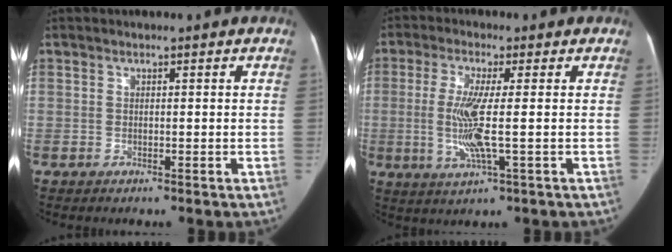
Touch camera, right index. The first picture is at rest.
{"total": 7.6, "force": [-0.7, 0.7, 7.5], "torque": [-0.160, -0.006, -0.015]}